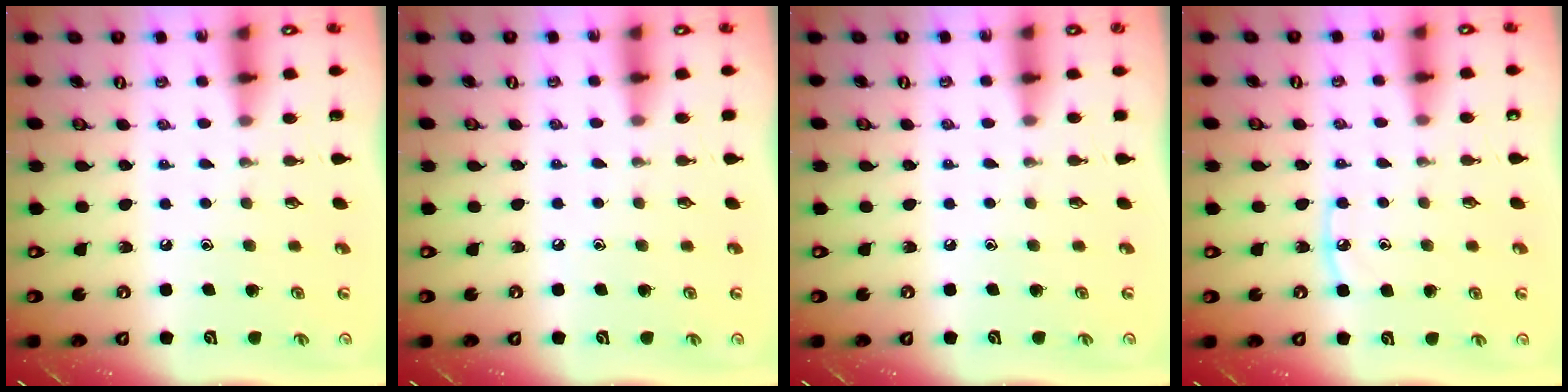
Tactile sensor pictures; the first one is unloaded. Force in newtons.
{"total": 2.9, "press": 2.8, "slide": 0.4}
{"total": 2.7, "press": 2.7, "slide": 0.5}
{"total": 5.3, "press": 5.3, "slide": 0.3}